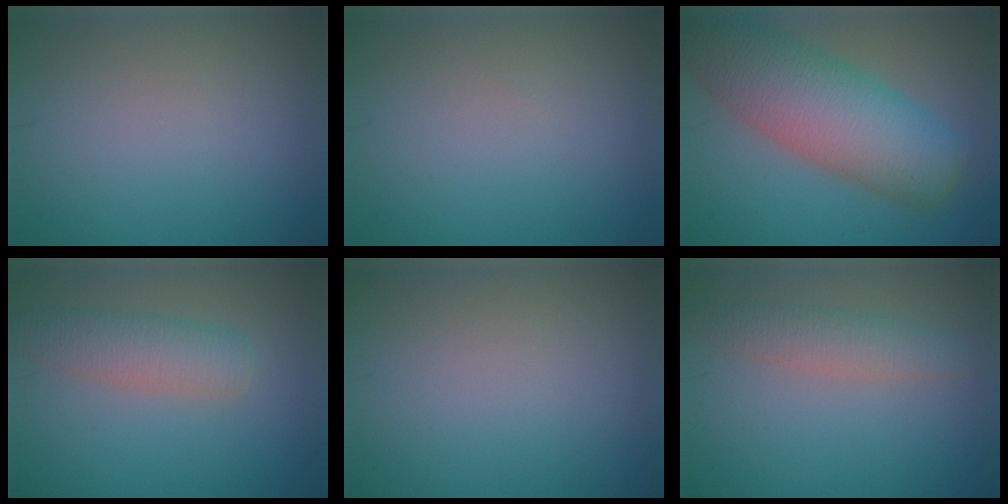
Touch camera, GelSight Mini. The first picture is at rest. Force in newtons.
{"total": 0.0}
{"total": 10.8, "press": 10.8, "slide": 0.5}
{"total": 3.9, "press": 3.9, "slide": 0.2}
{"total": 0.0}
{"total": 3.0, "press": 3.0, "slide": 0.1}